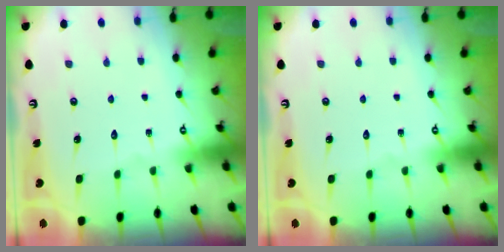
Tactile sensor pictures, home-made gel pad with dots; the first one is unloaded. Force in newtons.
{"total": 0.0}